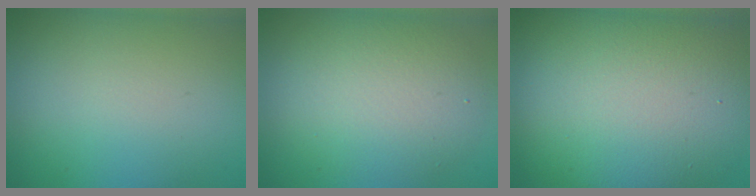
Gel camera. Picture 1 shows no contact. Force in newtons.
{"total": 5.9, "press": 5.8, "slide": 0.6}
{"total": 14.3, "press": 14.3, "slide": 1.3}